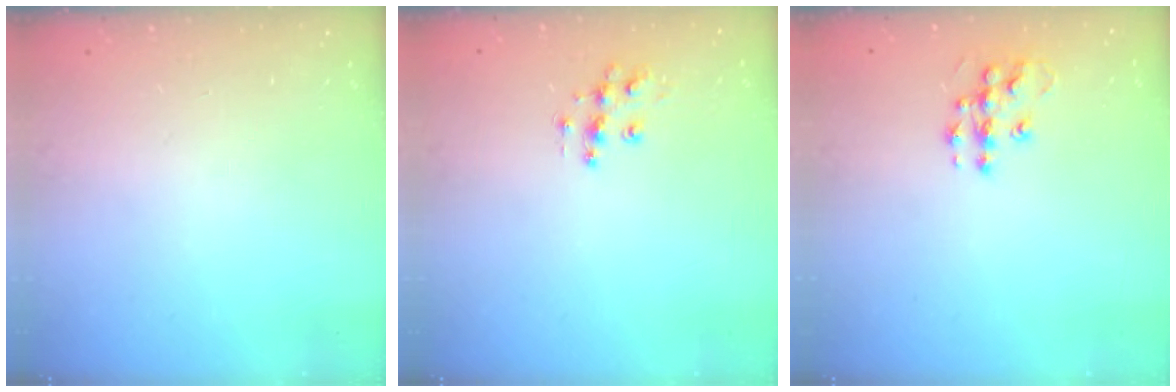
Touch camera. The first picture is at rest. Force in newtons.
{"total": 9.0, "press": 9.0, "slide": 0.5}
{"total": 9.6, "press": 9.6, "slide": 0.5}